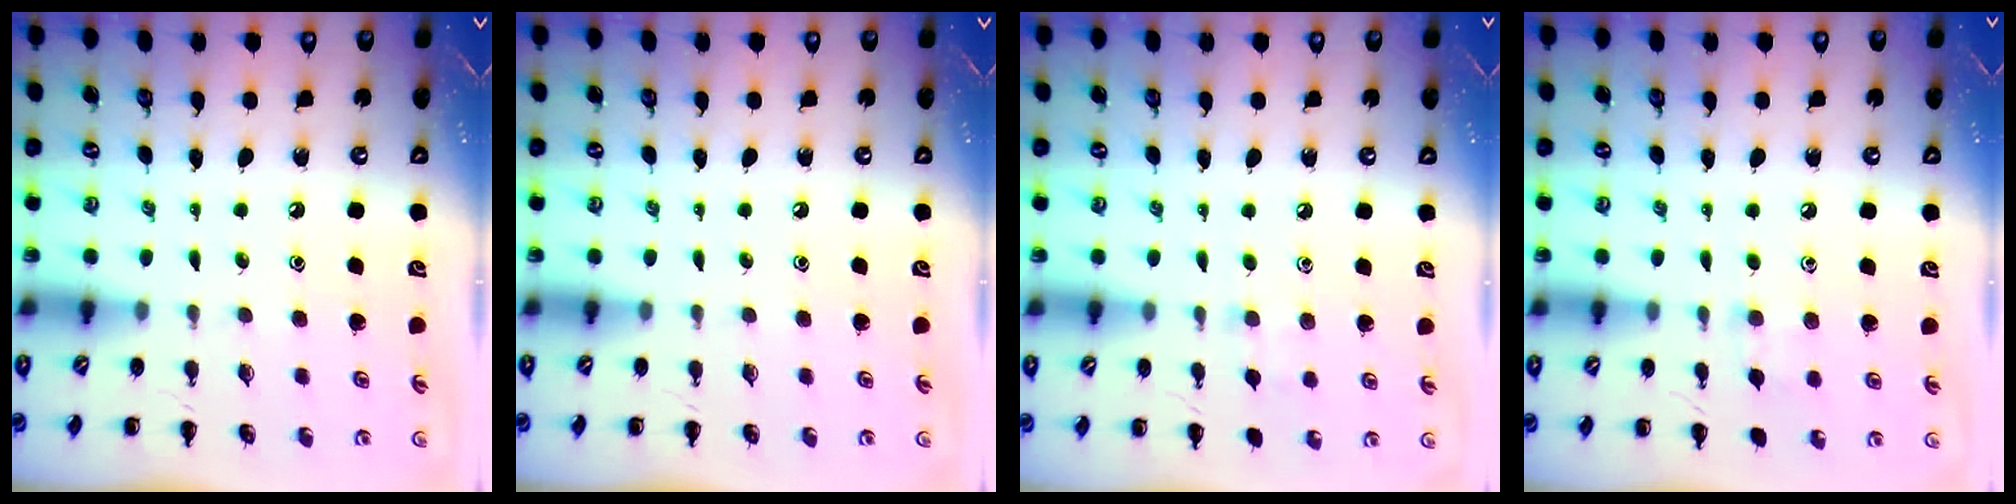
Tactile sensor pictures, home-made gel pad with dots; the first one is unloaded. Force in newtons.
{"total": 0.0}
{"total": 4.9, "press": 4.6, "slide": 1.5}
{"total": 5.8, "press": 5.4, "slide": 1.9}